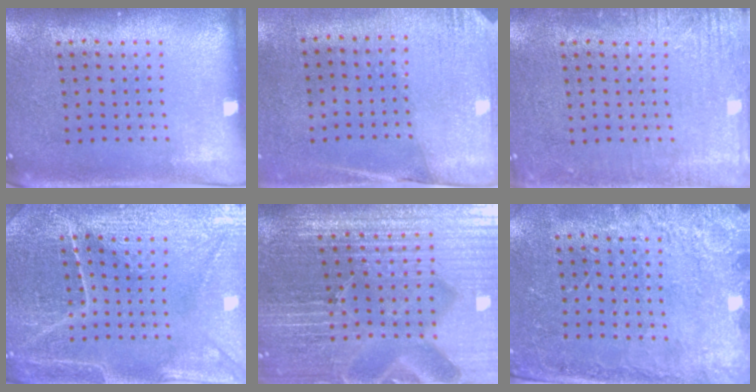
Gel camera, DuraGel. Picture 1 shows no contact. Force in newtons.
{"total": 2.6, "press": 2.3, "slide": 1.4}
{"total": 2.8, "press": 2.8, "slide": 0.4}
{"total": 4.3, "press": 4.2, "slide": 0.9}
{"total": 7.2, "press": 6.3, "slide": 3.4}
{"total": 2.5, "press": 2.4, "slide": 0.7}